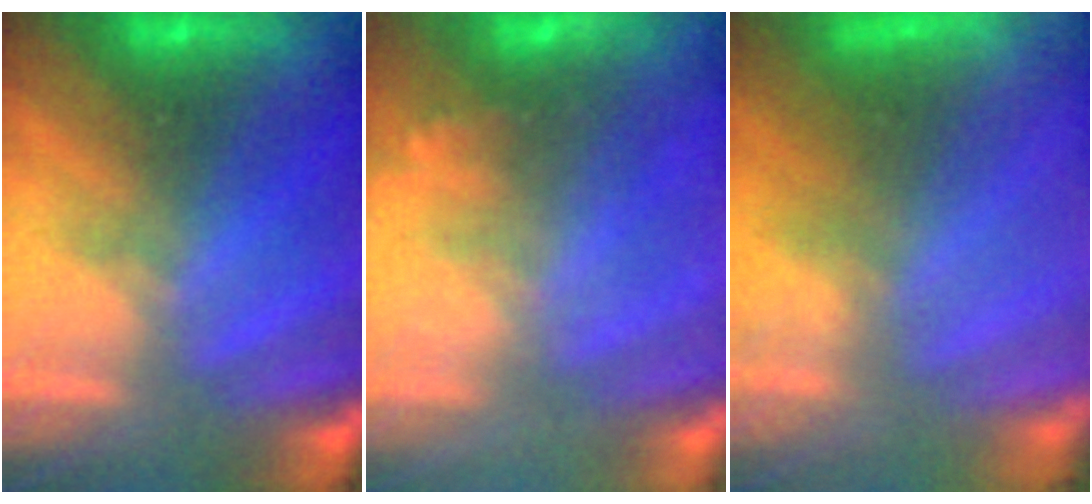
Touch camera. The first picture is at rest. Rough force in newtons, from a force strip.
{"total": 9.6}
{"total": 6.9}